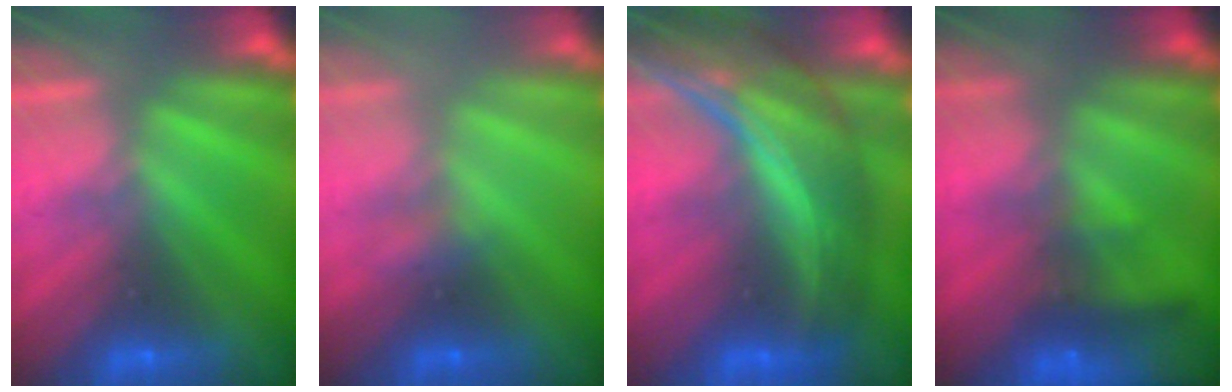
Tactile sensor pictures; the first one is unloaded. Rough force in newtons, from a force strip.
{"total": 2.0}
{"total": 7.9}
{"total": 8.1}